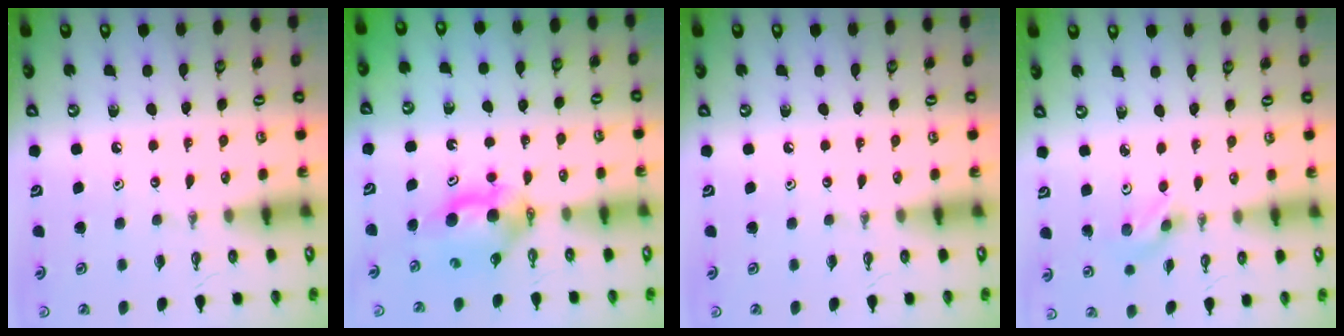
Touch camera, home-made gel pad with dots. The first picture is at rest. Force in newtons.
{"total": 5.9, "press": 5.8, "slide": 1.2}
{"total": 0.0}
{"total": 2.2, "press": 2.1, "slide": 0.6}